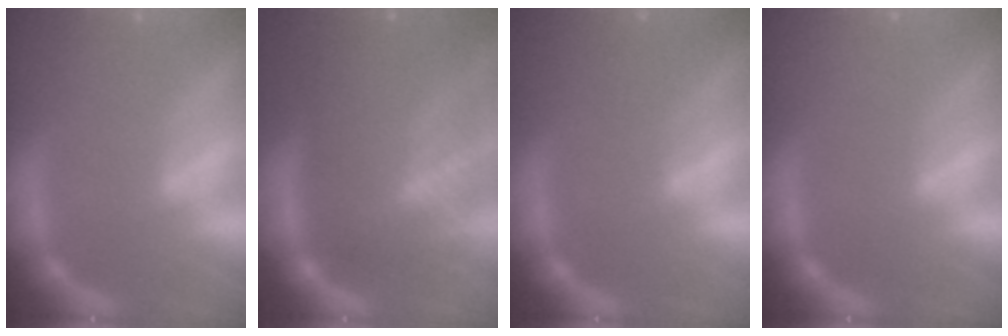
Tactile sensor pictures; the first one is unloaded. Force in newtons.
{"total": 10.0}
{"total": 1.9}
{"total": 0.0}